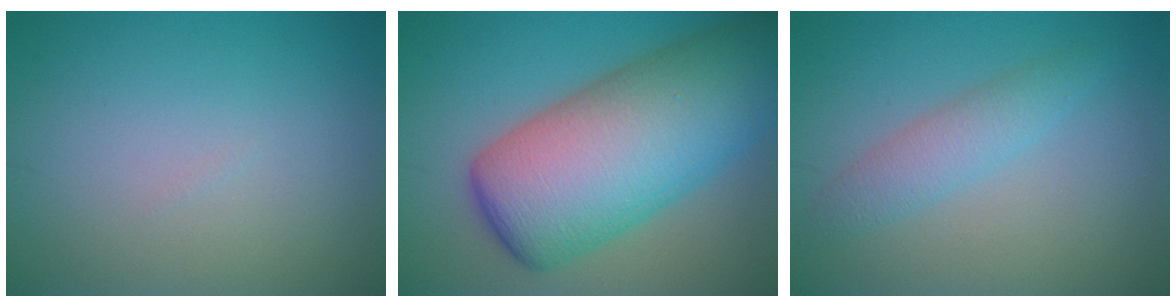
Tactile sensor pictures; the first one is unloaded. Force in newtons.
{"total": 14.4, "press": 14.4, "slide": 0.2}
{"total": 2.7, "press": 2.7, "slide": 0.1}